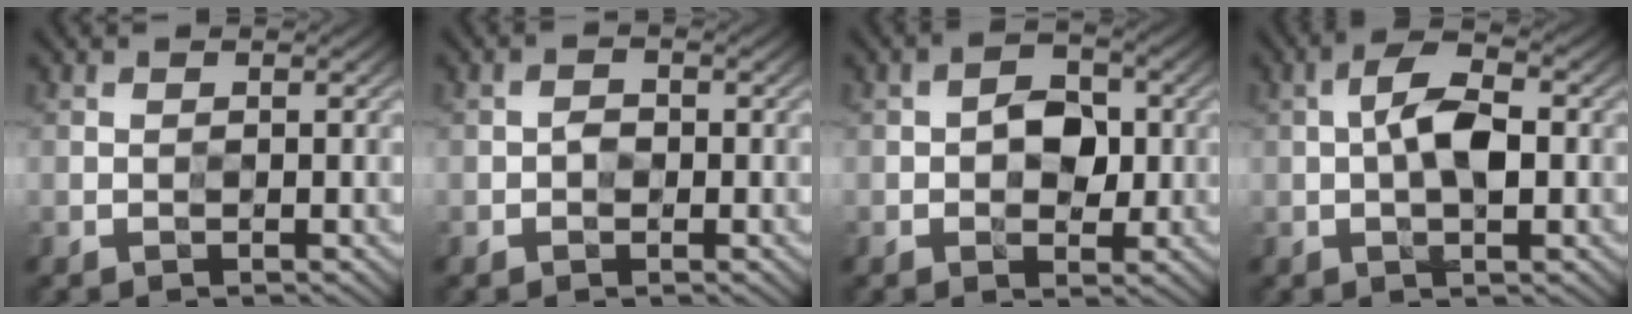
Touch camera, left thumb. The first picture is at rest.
{"total": 1.3, "force": [-0.3, 1.0, 0.8], "torque": [-0.014, 0.000, -0.010]}
{"total": 4.5, "force": [-0.1, 3.0, 3.3], "torque": [-0.049, 0.001, -0.006]}
{"total": 6.2, "force": [-0.1, 2.7, 5.6], "torque": [-0.108, 0.009, -0.010]}